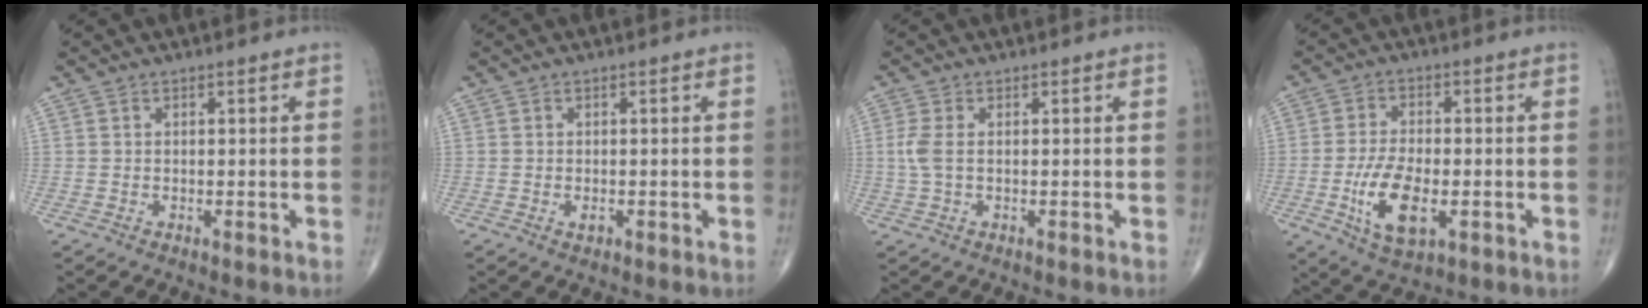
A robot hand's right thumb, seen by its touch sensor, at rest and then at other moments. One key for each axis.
{"total": 1.0, "fx": -0.4, "fy": 0.6, "fz": 0.7, "tx": -0.008, "ty": -0.001, "tz": -0.006}
{"total": 3.0, "fx": 0.1, "fy": 1.4, "fz": 2.6, "tx": -0.080, "ty": 0.000, "tz": 0.002}
{"total": 10.3, "fx": -2.8, "fy": 4.9, "fz": 8.7, "tx": -0.160, "ty": 0.000, "tz": -0.045}